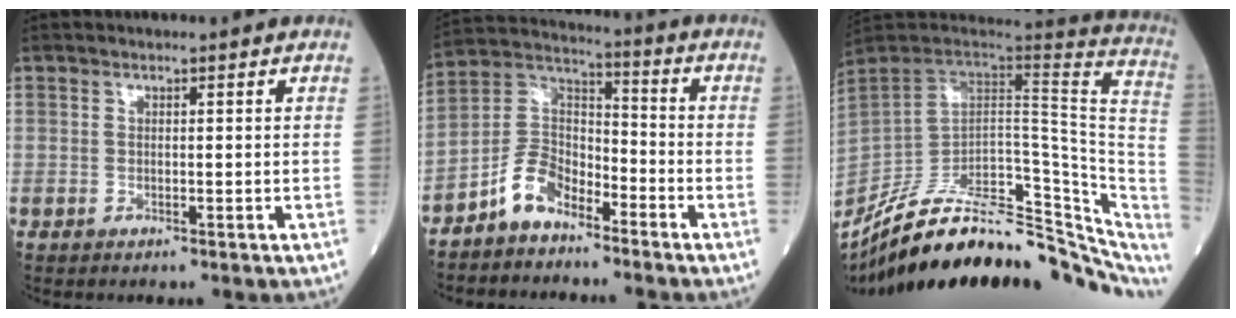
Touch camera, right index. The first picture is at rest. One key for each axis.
{"total": 7.8, "fx": -5.5, "fy": 4.1, "fz": 3.7, "tx": -0.079, "ty": 0.022, "tz": -0.113}
{"total": 30.0, "fx": -23.4, "fy": 8.8, "fz": 16.5, "tx": -0.198, "ty": -0.006, "tz": -0.333}